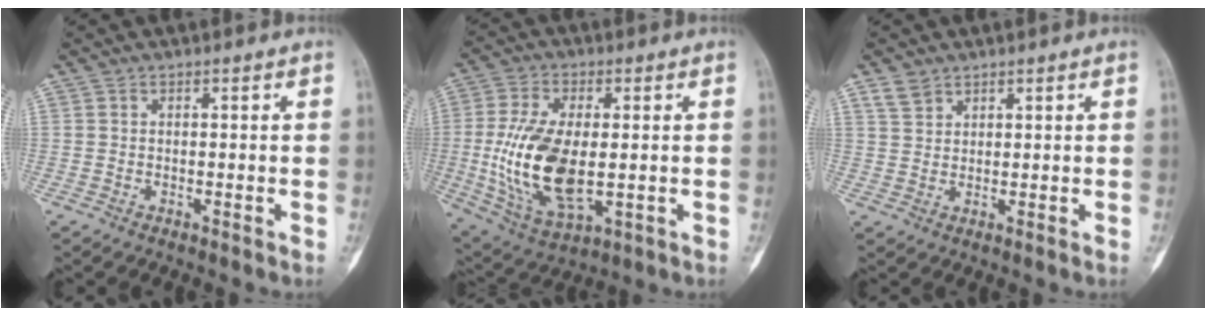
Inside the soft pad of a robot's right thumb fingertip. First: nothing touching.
{"total": 18.1, "force": [-1.4, 8.8, 15.7], "torque": [-0.319, -0.009, -0.013]}
{"total": 2.7, "force": [2.0, 1.5, 0.8], "torque": [-0.010, -0.003, 0.042]}